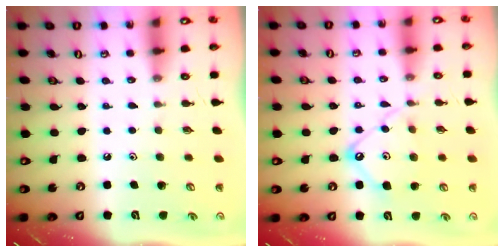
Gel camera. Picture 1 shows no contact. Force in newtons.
{"total": 11.4, "press": 11.4, "slide": 1.0}